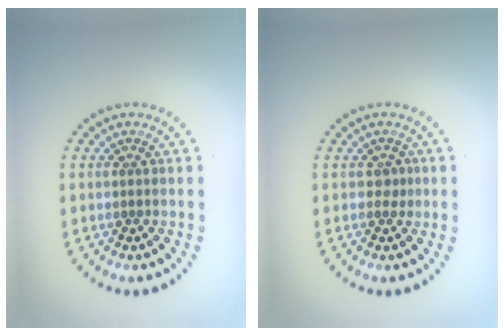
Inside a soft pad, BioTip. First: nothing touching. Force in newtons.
{"total": 0.9, "press": 0.7, "slide": 0.6}